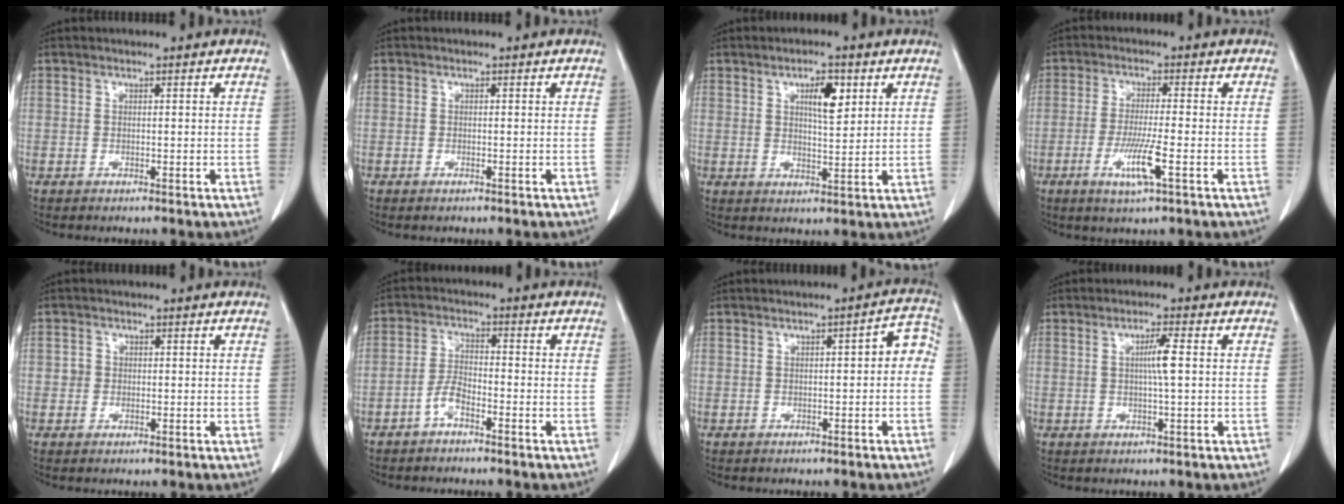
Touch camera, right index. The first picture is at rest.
{"total": 0.5, "force": [-0.4, 0.1, 0.4], "torque": [-0.009, -0.001, -0.005]}
{"total": 5.3, "force": [2.2, 1.6, 4.5], "torque": [-0.076, 0.001, 0.039]}
{"total": 5.1, "force": [-1.9, -0.3, 4.7], "torque": [-0.094, -0.013, -0.036]}
{"total": 1.4, "force": [0.0, 1.3, 0.3], "torque": [-0.002, 0.003, 0.000]}
{"total": 3.5, "force": [-2.4, 1.1, 2.3], "torque": [-0.047, 0.009, -0.048]}
{"total": 3.9, "force": [-0.3, 1.5, 3.7], "torque": [-0.038, 0.026, -0.009]}
{"total": 3.4, "force": [0.3, -0.2, 3.4], "torque": [-0.061, -0.001, 0.005]}